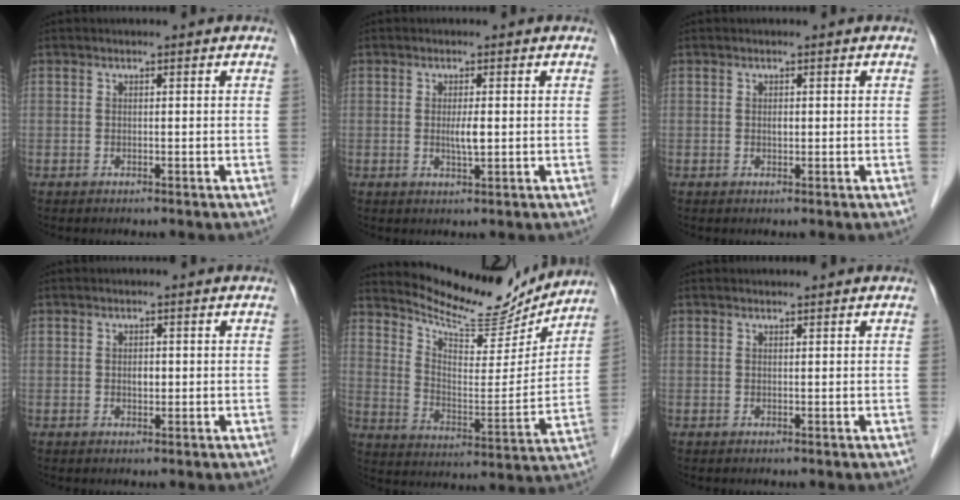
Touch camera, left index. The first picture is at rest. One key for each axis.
{"total": 2.2, "fx": 0.1, "fy": 0.3, "fz": 2.2, "tx": -0.042, "ty": -0.003, "tz": 0.002}
{"total": 0.6, "fx": 0.2, "fy": 0.4, "fz": 0.4, "tx": -0.008, "ty": 0.000, "tz": 0.002}
{"total": 1.1, "fx": 0.1, "fy": 0.7, "fz": 0.8, "tx": -0.012, "ty": 0.001, "tz": 0.002}
{"total": 16.2, "fx": 15.4, "fy": 3.1, "fz": 3.9, "tx": -0.071, "ty": -0.028, "tz": 0.233}
{"total": 0.5, "fx": 0.5, "fy": 0.0, "fz": -0.1, "tx": -0.006, "ty": 0.001, "tz": 0.010}